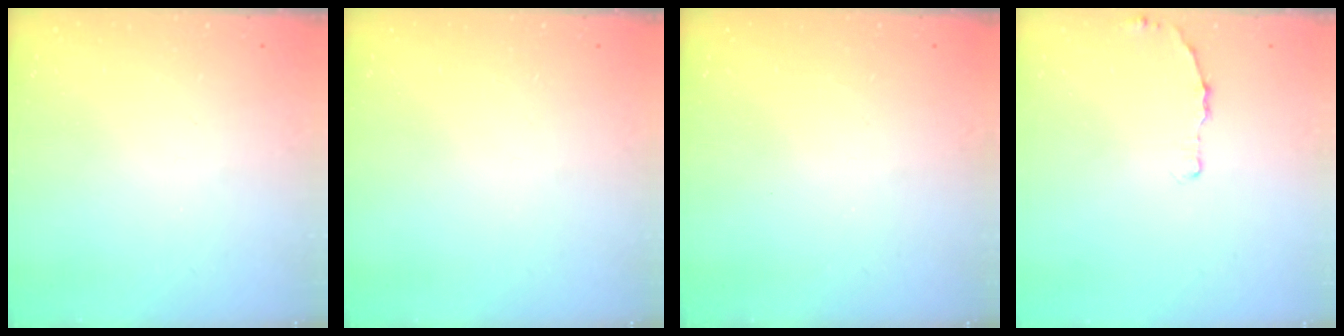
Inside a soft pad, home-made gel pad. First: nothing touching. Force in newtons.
{"total": 0.0}
{"total": 0.0}
{"total": 3.3, "press": 3.2, "slide": 0.5}